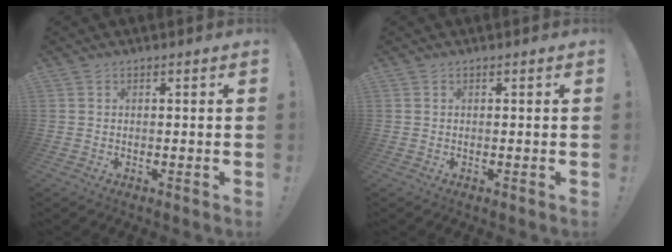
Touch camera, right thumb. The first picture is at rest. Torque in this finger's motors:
{"motor_torque": [0.00, 0.00, 0.00, 0.01, 0.00]}